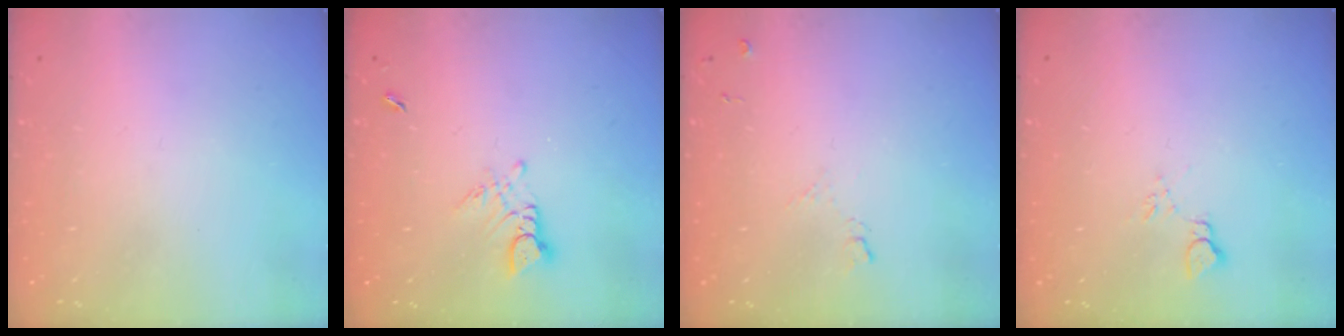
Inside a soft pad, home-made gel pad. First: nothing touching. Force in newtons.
{"total": 3.0, "press": 2.9, "slide": 0.4}
{"total": 6.5, "press": 6.4, "slide": 0.7}
{"total": 5.4, "press": 5.4, "slide": 0.7}